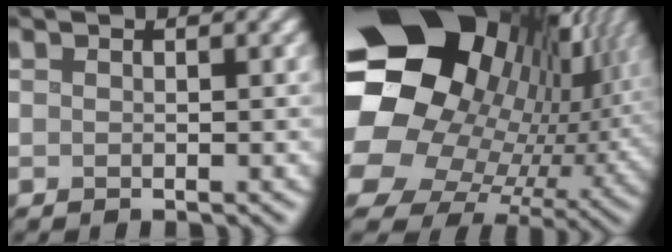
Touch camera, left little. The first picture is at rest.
{"total": 22.2, "force": [3.1, 17.9, 12.7], "torque": [-0.242, -0.032, 0.043]}